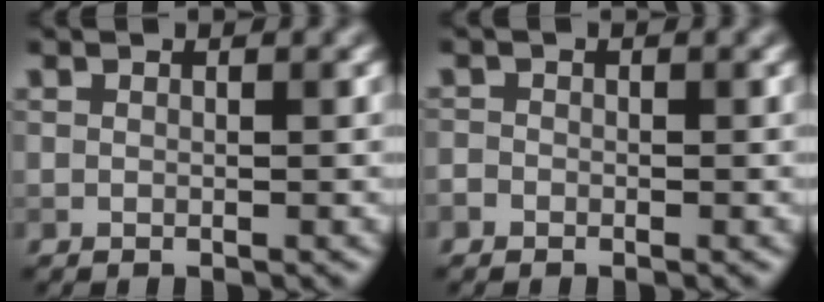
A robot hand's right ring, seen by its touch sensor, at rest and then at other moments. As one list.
[{"total": 1.1, "force": [-0.8, 0.8, 0.2], "torque": [-0.001, -0.001, -0.013]}]